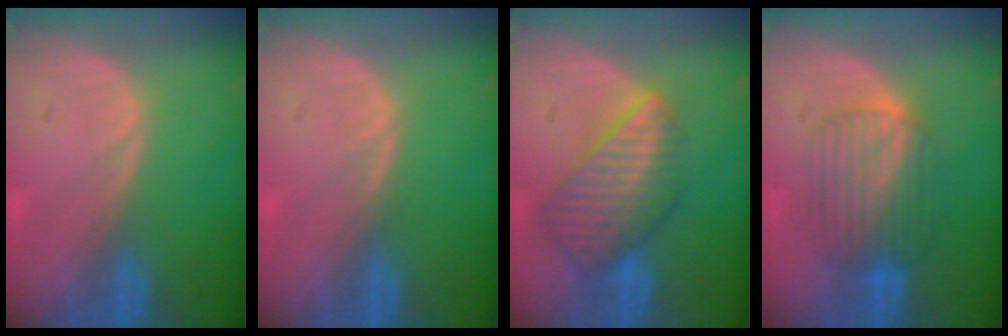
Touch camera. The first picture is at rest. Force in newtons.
{"total": 0.5, "press": 0.5, "slide": 0.1}
{"total": 8.4, "press": 7.4, "slide": 3.9}
{"total": 6.7, "press": 6.6, "slide": 0.6}